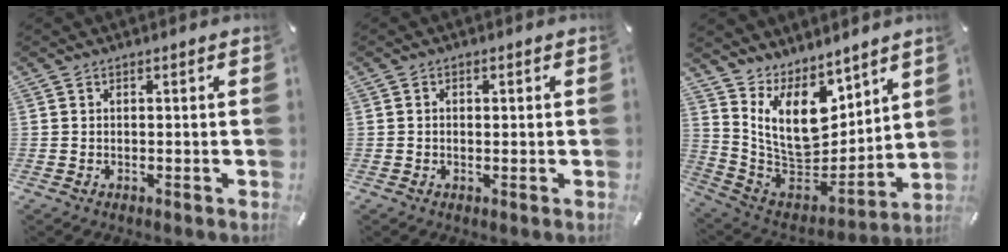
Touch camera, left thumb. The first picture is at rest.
{"total": 1.0, "force": [-0.1, 0.8, 0.6], "torque": [-0.012, 0.004, -0.004]}
{"total": 15.5, "force": [7.4, 10.0, 9.2], "torque": [-0.199, -0.067, 0.143]}